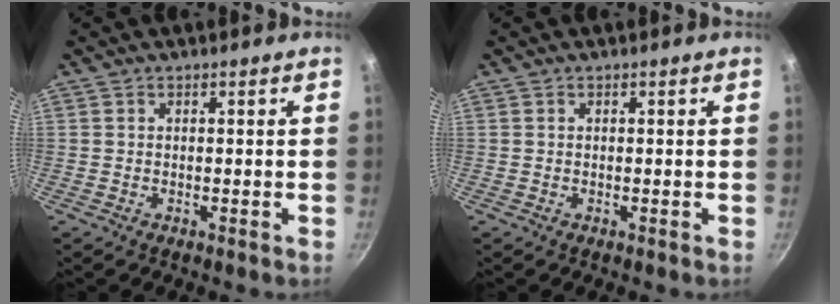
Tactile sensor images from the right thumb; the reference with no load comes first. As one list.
[{"total": 0.0}]